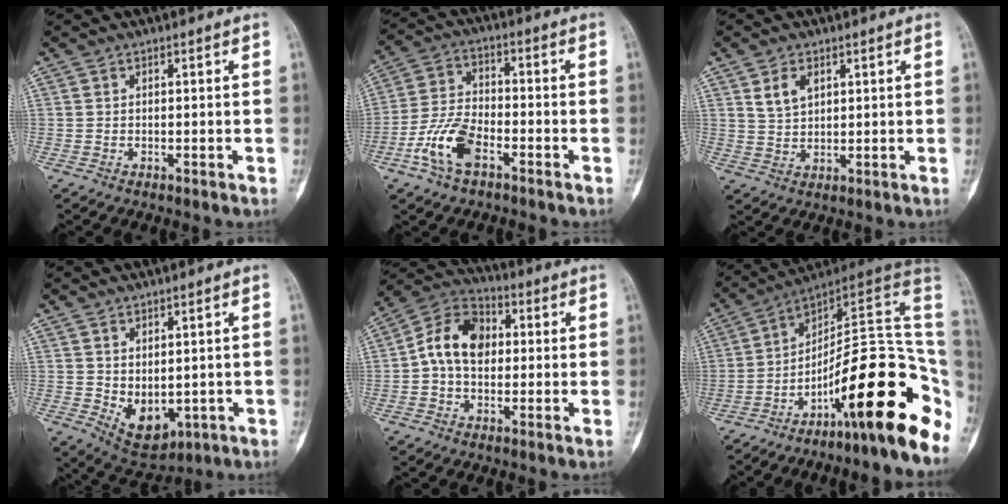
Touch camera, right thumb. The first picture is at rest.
{"total": 9.8, "force": [-4.7, 4.9, 7.1], "torque": [-0.150, 0.027, -0.093]}
{"total": 3.7, "force": [2.3, 2.7, 0.9], "torque": [-0.014, -0.007, 0.047]}
{"total": 7.4, "force": [-0.7, 4.6, 5.7], "torque": [-0.067, -0.006, 0.018]}
{"total": 9.9, "force": [0.8, 7.8, 6.0], "torque": [-0.099, 0.032, 0.001]}
{"total": 24.1, "force": [-8.2, 5.8, 21.9], "torque": [-0.228, 0.089, -0.112]}